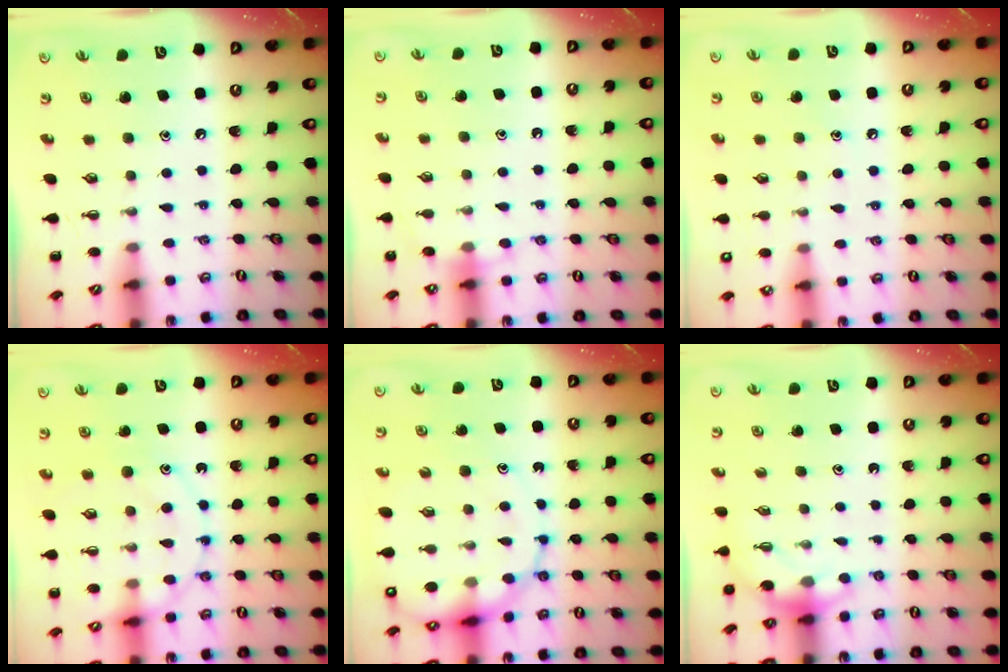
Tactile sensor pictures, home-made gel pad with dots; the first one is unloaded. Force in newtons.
{"total": 7.9, "press": 7.4, "slide": 2.6}
{"total": 6.4, "press": 6.2, "slide": 1.7}
{"total": 14.2, "press": 14.1, "slide": 1.3}
{"total": 14.5, "press": 14.0, "slide": 3.8}
{"total": 3.9, "press": 3.9, "slide": 0.2}